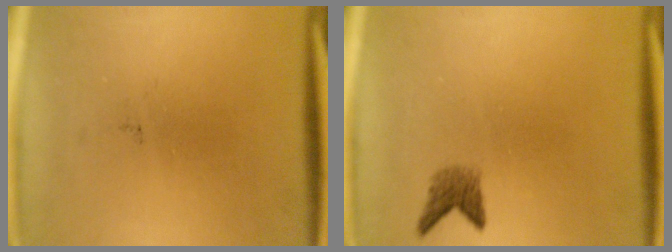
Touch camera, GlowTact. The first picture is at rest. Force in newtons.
{"total": 2.0}